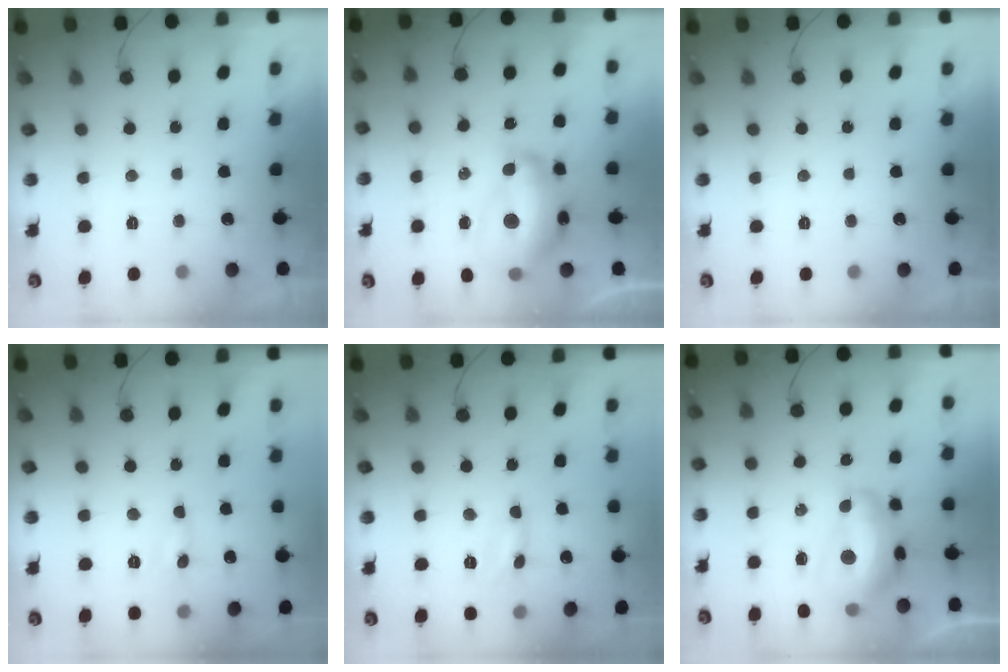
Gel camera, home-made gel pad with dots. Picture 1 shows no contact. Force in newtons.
{"total": 16.3, "press": 16.3, "slide": 1.5}
{"total": 0.0}
{"total": 0.0}
{"total": 1.6, "press": 1.6, "slide": 0.1}
{"total": 14.1, "press": 14.0, "slide": 1.3}